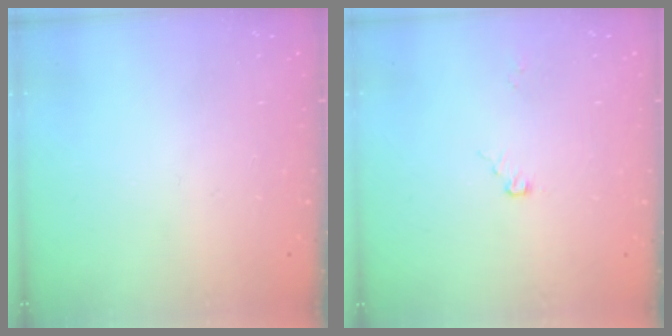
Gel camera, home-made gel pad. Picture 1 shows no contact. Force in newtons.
{"total": 3.8, "press": 3.8, "slide": 0.4}